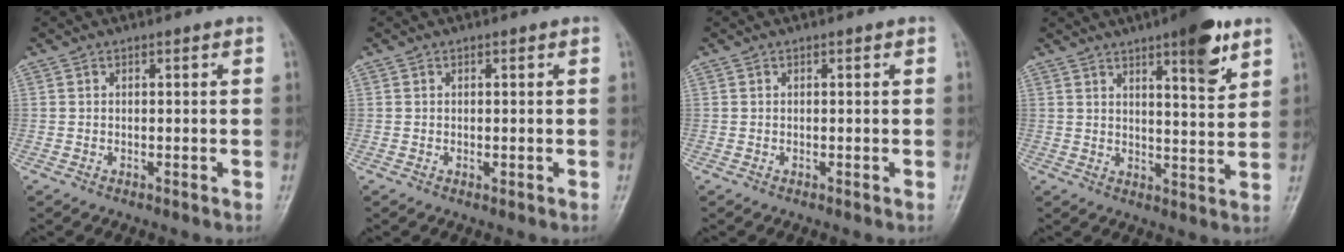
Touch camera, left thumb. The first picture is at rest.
{"total": 0.7, "force": [0.1, 0.4, 0.5], "torque": [-0.006, -0.001, 0.002]}
{"total": 0.0}
{"total": 10.5, "force": [6.2, 2.5, 8.1], "torque": [-0.098, -0.034, 0.086]}